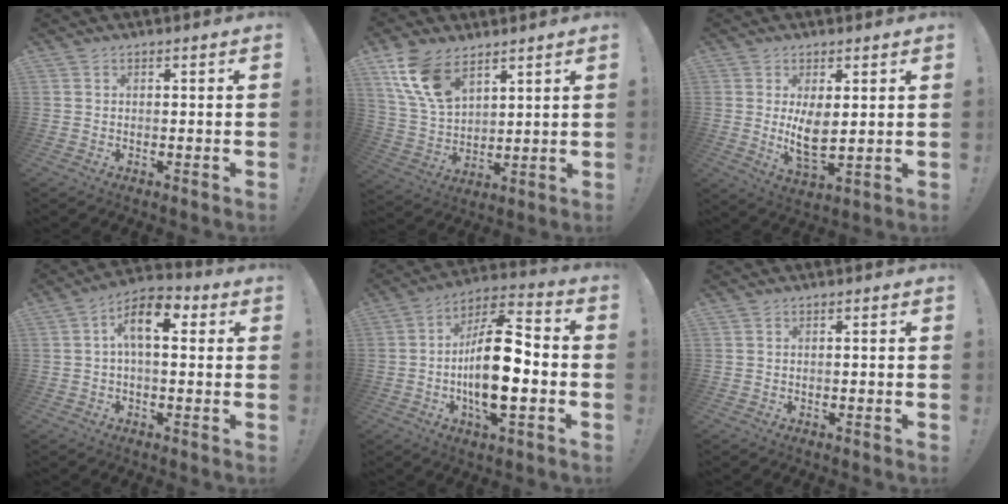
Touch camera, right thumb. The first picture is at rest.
{"total": 13.6, "force": [8.3, 7.4, 7.7], "torque": [-0.172, -0.035, 0.163]}
{"total": 8.0, "force": [1.9, 3.8, 6.8], "torque": [-0.121, -0.024, 0.031]}
{"total": 10.8, "force": [2.4, 5.0, 9.3], "torque": [-0.141, 0.001, 0.042]}
{"total": 18.4, "force": [-2.8, 7.3, 16.7], "torque": [-0.285, 0.010, -0.048]}
{"total": 0.6, "force": [-0.5, -0.2, 0.2], "torque": [-0.003, -0.001, -0.009]}